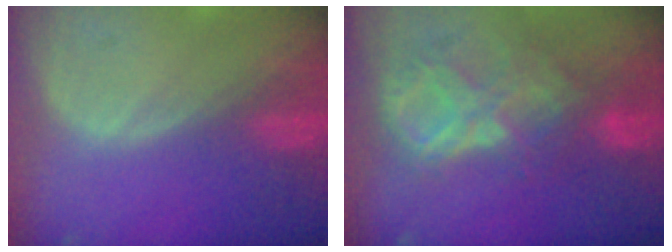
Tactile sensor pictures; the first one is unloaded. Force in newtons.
{"total": 8.8, "press": 7.7, "slide": 4.2}